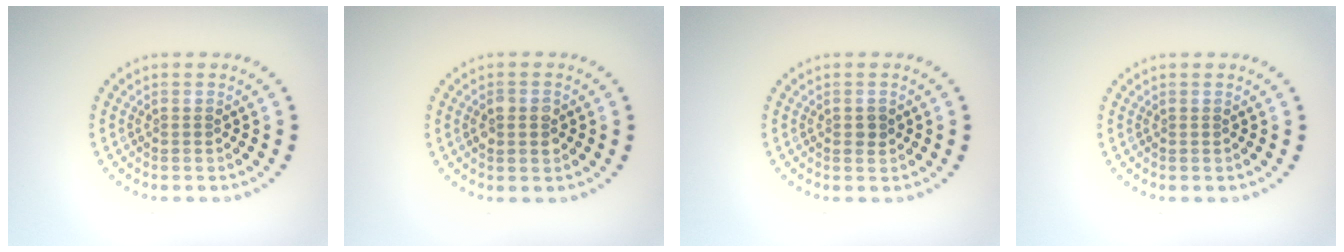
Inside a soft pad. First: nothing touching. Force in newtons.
{"total": 2.3, "press": 2.3, "slide": 0.2}
{"total": 1.0, "press": 1.0, "slide": 0.1}
{"total": 0.0}